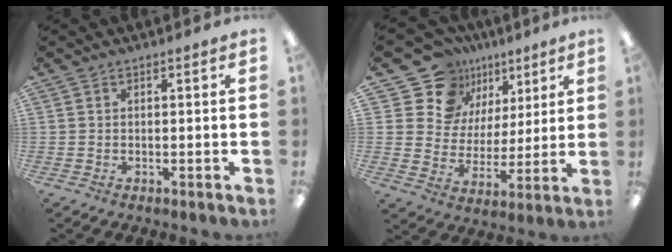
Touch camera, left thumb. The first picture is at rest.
{"total": 16.5, "force": [10.6, 12.0, 4.0], "torque": [-0.078, -0.072, 0.205]}